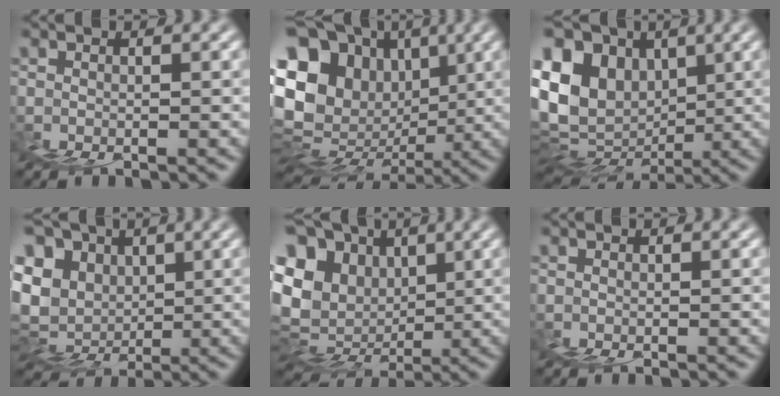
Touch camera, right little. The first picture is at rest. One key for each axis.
{"total": 18.9, "fx": 4.8, "fy": 15.6, "fz": 9.5, "tx": -0.206, "ty": 0.039, "tz": 0.094}
{"total": 15.7, "fx": 4.7, "fy": 11.8, "fz": 9.1, "tx": -0.183, "ty": 0.040, "tz": 0.095}
{"total": 12.3, "fx": 5.8, "fy": 9.7, "fz": 4.9, "tx": -0.125, "ty": 0.029, "tz": 0.105}
{"total": 12.4, "fx": 4.5, "fy": 9.8, "fz": 6.1, "tx": -0.131, "ty": 0.025, "tz": 0.086}
{"total": 0.0}